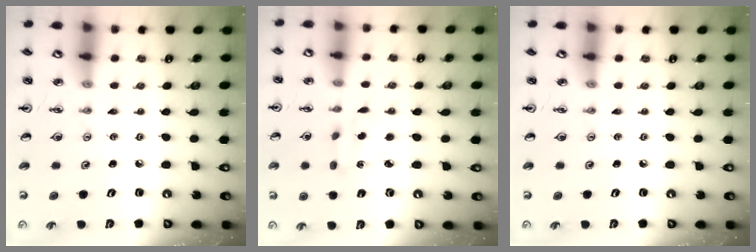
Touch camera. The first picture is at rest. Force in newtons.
{"total": 2.7, "press": 2.6, "slide": 0.6}
{"total": 0.0}